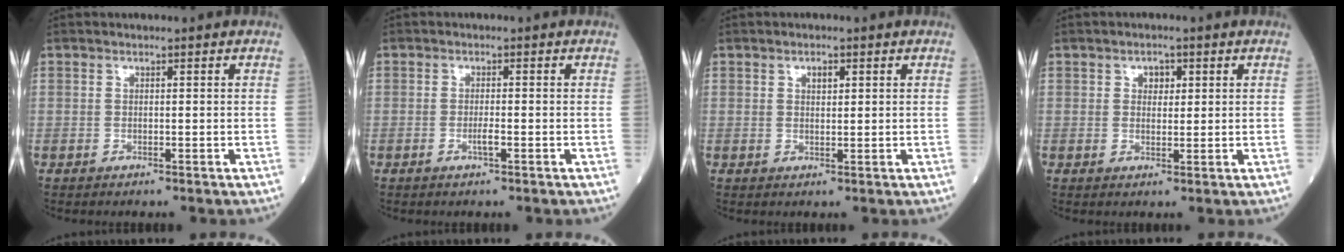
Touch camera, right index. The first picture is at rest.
{"total": 1.4, "force": [-0.5, 0.0, 1.3], "torque": [-0.022, 0.000, -0.011]}
{"total": 1.7, "force": [0.8, 0.7, 1.3], "torque": [-0.021, -0.001, 0.012]}
{"total": 2.3, "force": [0.9, 1.5, 1.5], "torque": [-0.019, 0.003, 0.013]}